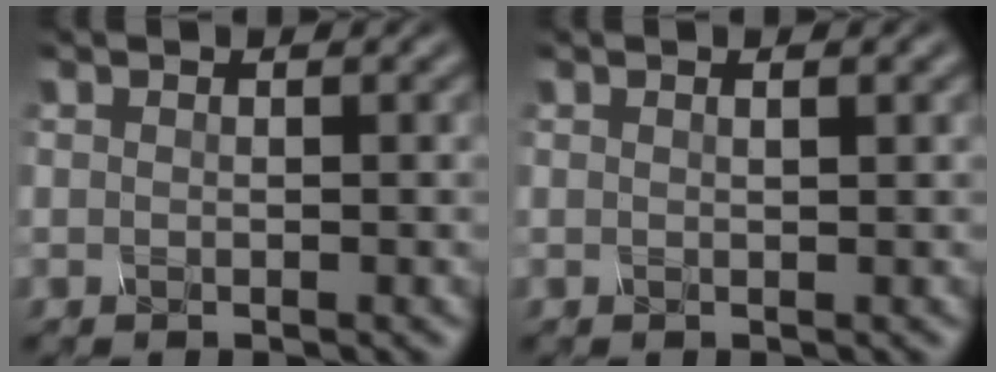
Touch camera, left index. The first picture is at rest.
{"total": 1.2, "force": [0.5, 0.5, 1.0], "torque": [-0.002, 0.002, -0.002]}